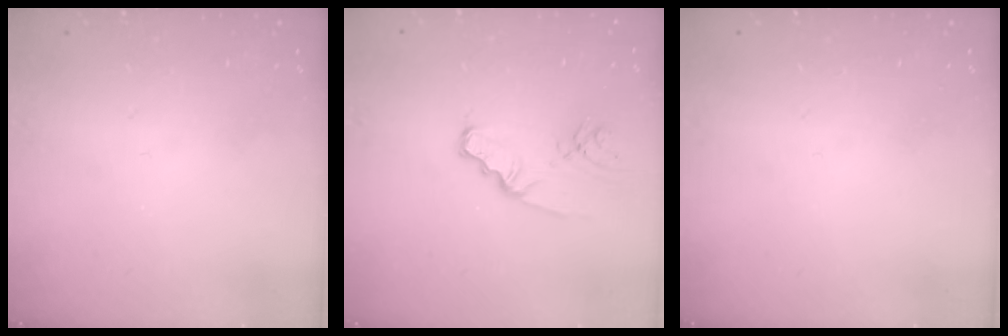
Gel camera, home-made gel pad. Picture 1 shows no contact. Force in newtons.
{"total": 4.3, "press": 4.3, "slide": 0.4}
{"total": 0.0}